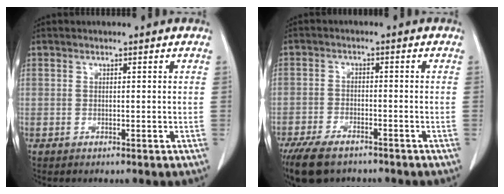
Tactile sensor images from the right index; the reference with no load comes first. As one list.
[{"total": 8.8, "force": [-6.8, 3.3, 4.5], "torque": [-0.078, -0.012, -0.113]}]